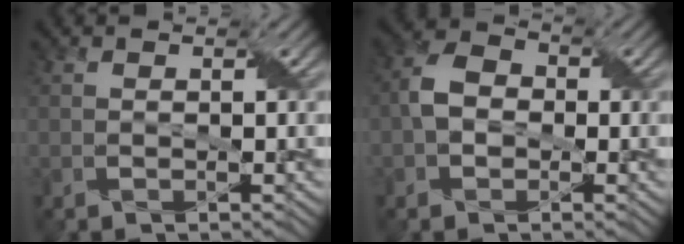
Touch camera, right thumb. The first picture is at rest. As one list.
[{"total": 4.2, "force": [-0.6, 3.3, 2.4], "torque": [-0.054, 0.008, -0.018]}]